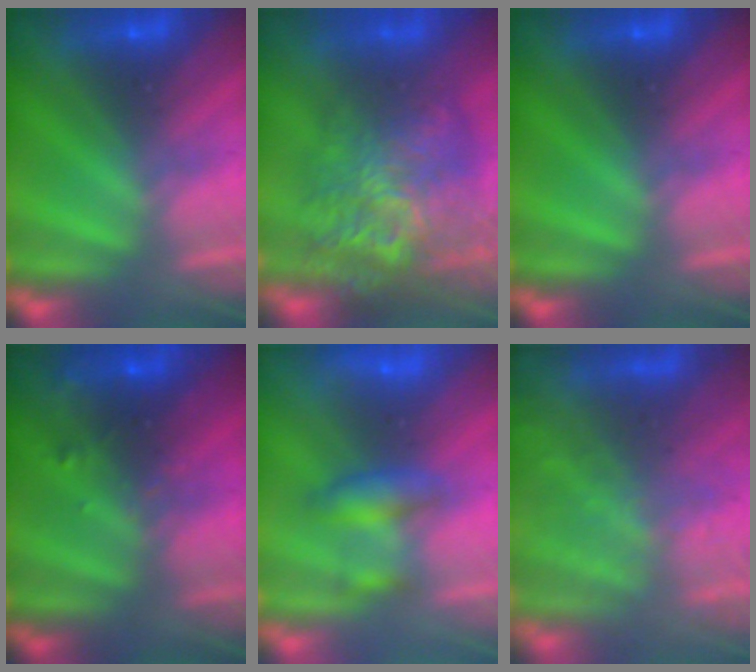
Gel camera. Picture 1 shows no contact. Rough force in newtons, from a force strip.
{"total": 10.8}
{"total": 0.0}
{"total": 6.9}
{"total": 2.0}
{"total": 11.6}